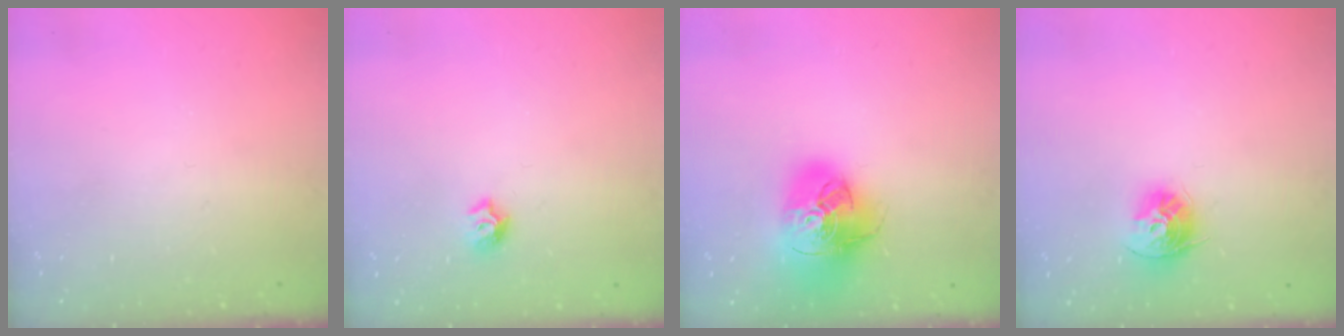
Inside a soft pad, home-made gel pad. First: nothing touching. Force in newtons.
{"total": 6.7, "press": 6.7, "slide": 0.8}
{"total": 21.8, "press": 21.6, "slide": 2.6}
{"total": 10.6, "press": 10.6, "slide": 1.0}